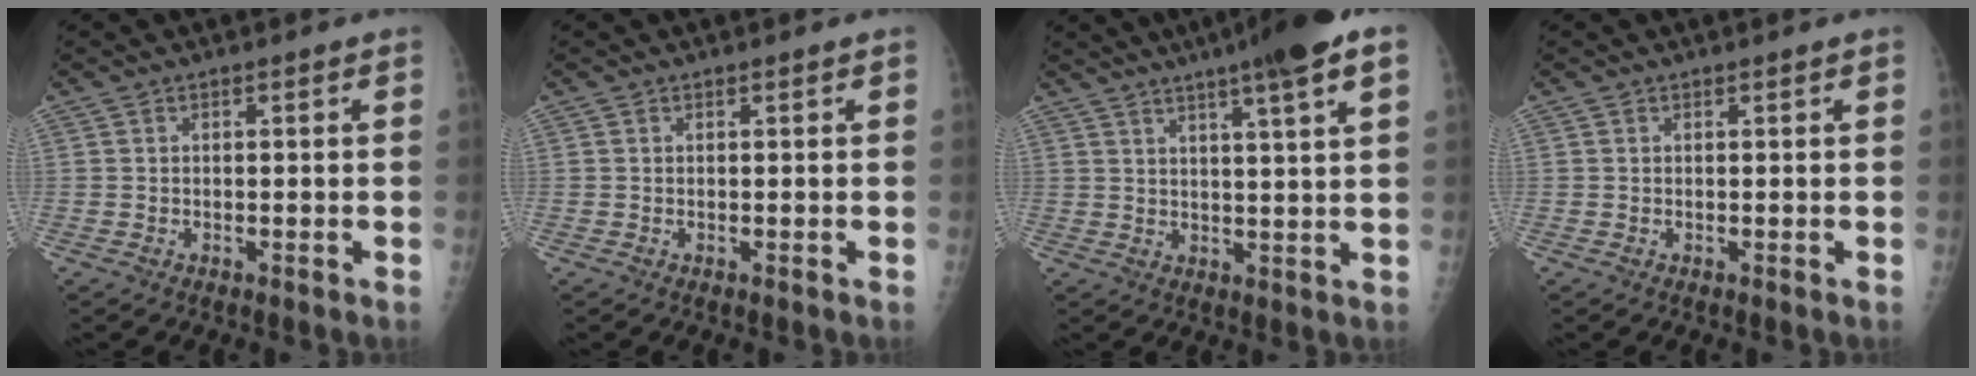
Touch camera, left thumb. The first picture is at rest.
{"total": 0.0}
{"total": 11.9, "force": [7.1, 1.0, 9.4], "torque": [-0.135, -0.005, 0.096]}
{"total": 0.0}